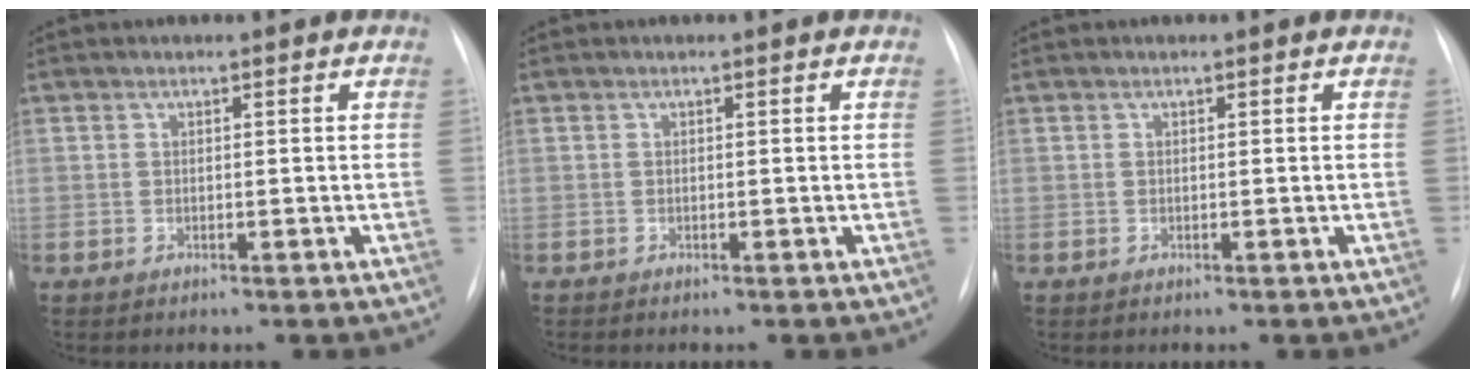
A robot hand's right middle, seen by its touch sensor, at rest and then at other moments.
{"total": 0.0}
{"total": 0.0}